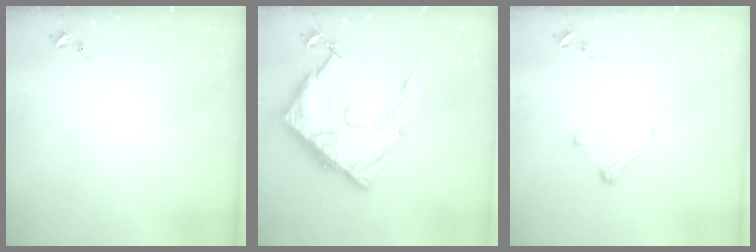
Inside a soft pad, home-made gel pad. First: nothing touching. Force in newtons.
{"total": 18.0, "press": 17.9, "slide": 1.9}
{"total": 3.9, "press": 3.8, "slide": 0.4}